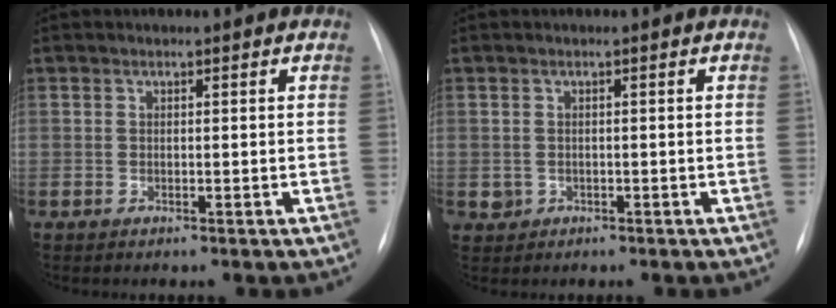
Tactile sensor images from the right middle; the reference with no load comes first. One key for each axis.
{"total": 1.4, "fx": -0.3, "fy": 1.4, "fz": 0.2, "tx": -0.002, "ty": 0.003, "tz": 0.000}